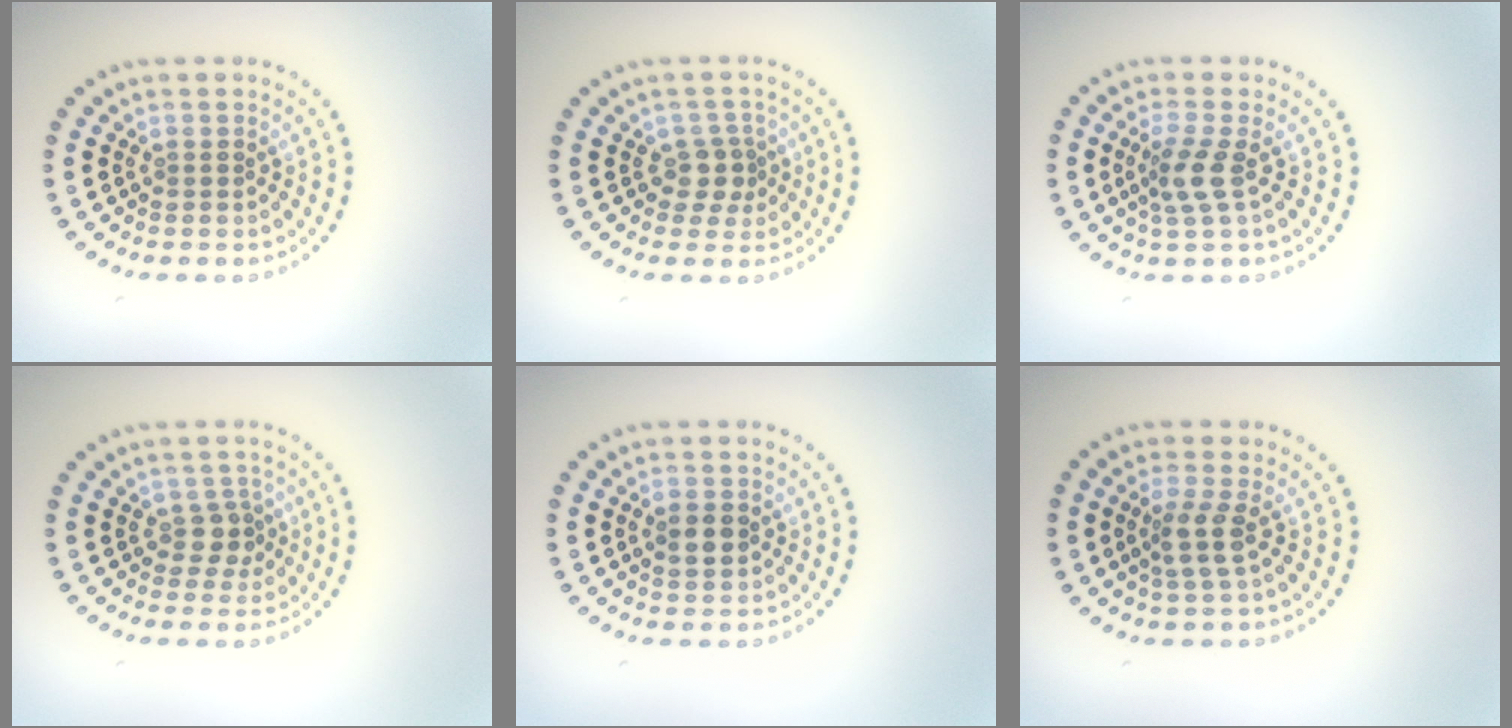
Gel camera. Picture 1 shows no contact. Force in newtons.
{"total": 2.1, "press": 1.7, "slide": 1.2}
{"total": 2.5, "press": 1.9, "slide": 1.6}
{"total": 2.0, "press": 1.7, "slide": 1.1}
{"total": 1.9, "press": 1.9, "slide": 0.1}
{"total": 2.4, "press": 1.9, "slide": 1.5}